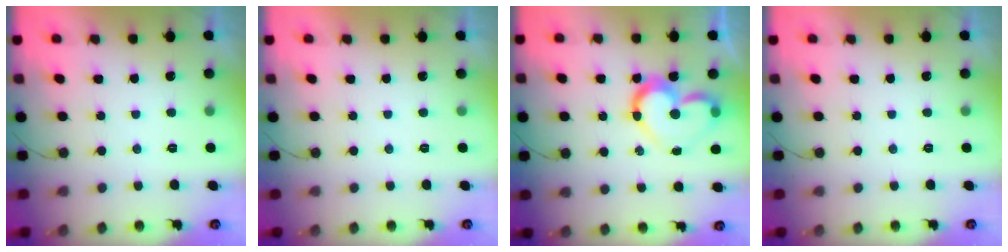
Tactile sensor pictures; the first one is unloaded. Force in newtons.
{"total": 1.8, "press": 1.8, "slide": 0.0}
{"total": 14.9, "press": 14.8, "slide": 1.4}
{"total": 0.0}